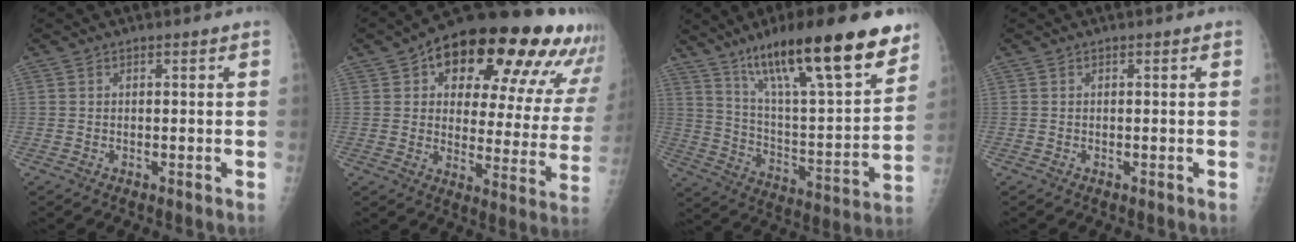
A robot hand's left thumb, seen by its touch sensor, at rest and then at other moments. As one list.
[{"total": 28.0, "force": [14.8, 11.6, 20.7], "torque": [-0.252, -0.012, 0.201]}, {"total": 26.8, "force": [17.2, 5.9, 19.7], "torque": [-0.290, -0.053, 0.282]}, {"total": 0.0}]